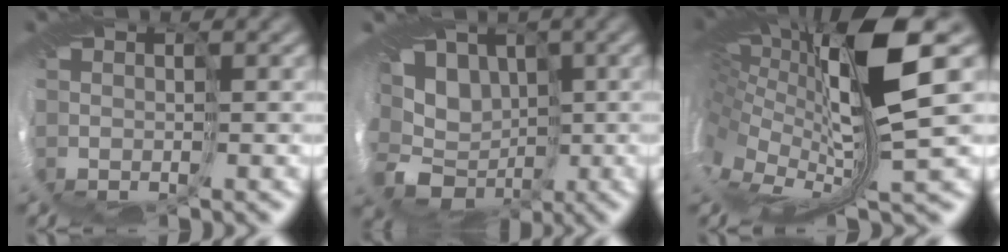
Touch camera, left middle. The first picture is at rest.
{"total": 11.4, "force": [-2.5, 9.4, 5.8], "torque": [-0.091, -0.011, -0.072]}
{"total": 10.7, "force": [1.8, 2.8, 10.2], "torque": [-0.199, -0.016, 0.030]}